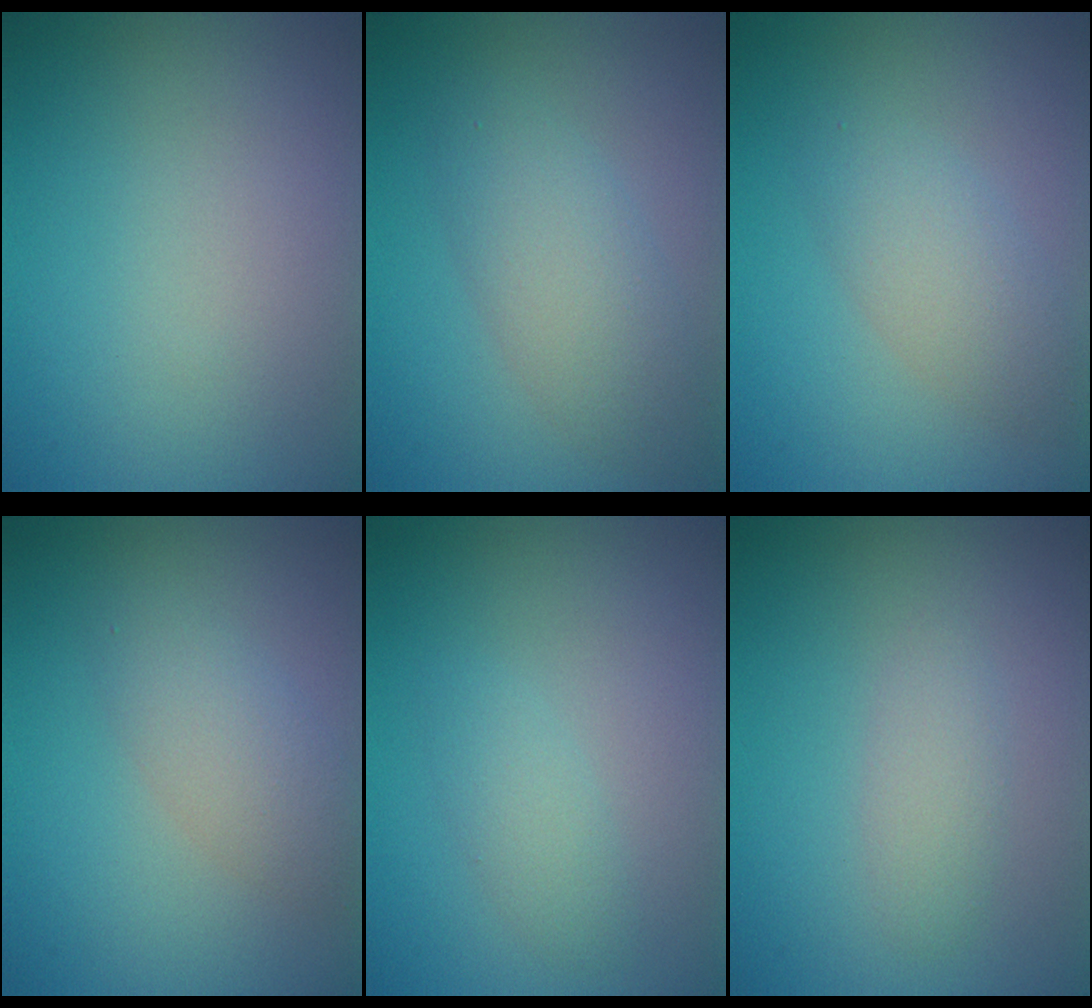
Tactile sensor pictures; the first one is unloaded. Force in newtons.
{"total": 3.9, "press": 3.9, "slide": 0.1}
{"total": 2.8, "press": 2.8, "slide": 0.2}
{"total": 2.8, "press": 2.8, "slide": 0.1}
{"total": 1.5, "press": 1.5, "slide": 0.0}
{"total": 1.5, "press": 1.5, "slide": 0.1}